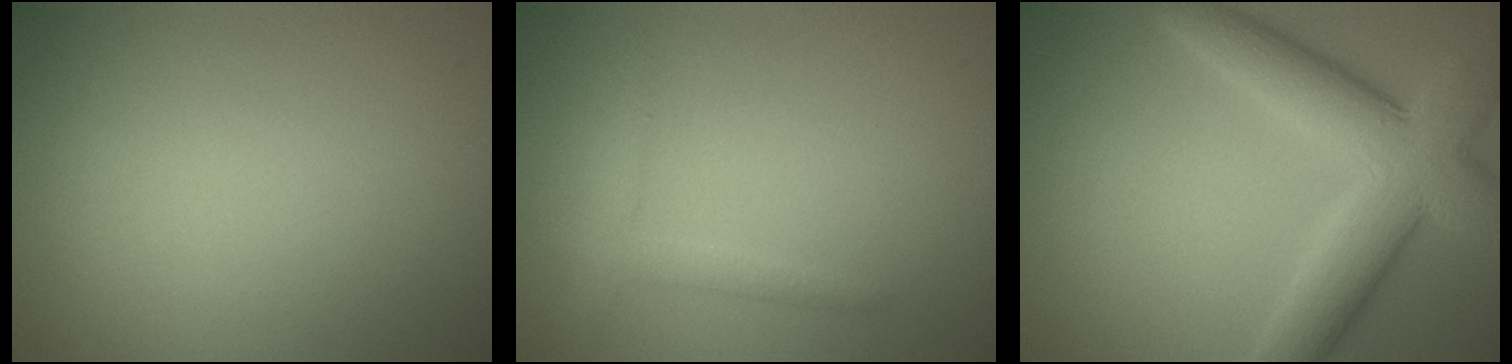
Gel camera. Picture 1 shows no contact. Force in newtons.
{"total": 1.6, "press": 1.6, "slide": 0.0}
{"total": 8.2, "press": 8.2, "slide": 0.5}